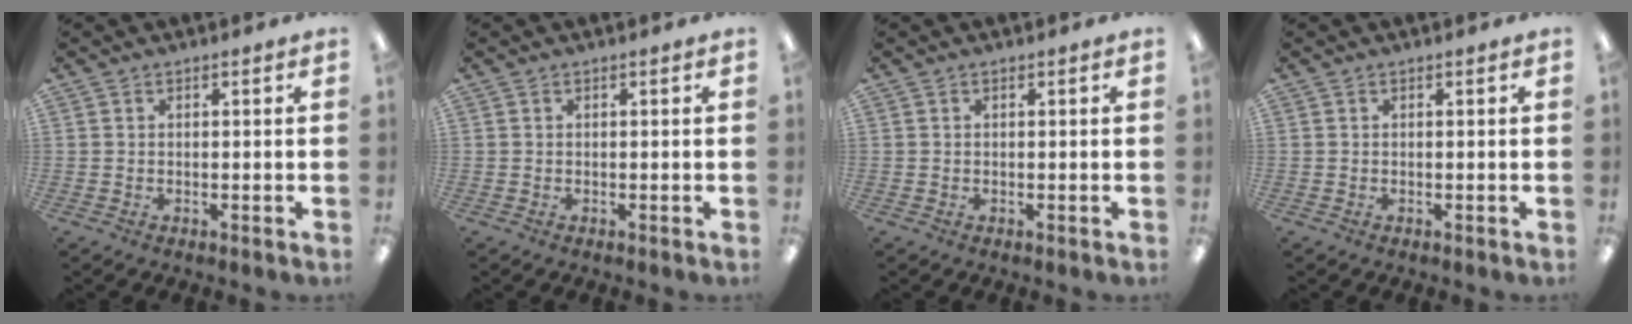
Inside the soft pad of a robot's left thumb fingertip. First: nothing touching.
{"total": 0.0}
{"total": 0.0}
{"total": 0.0}